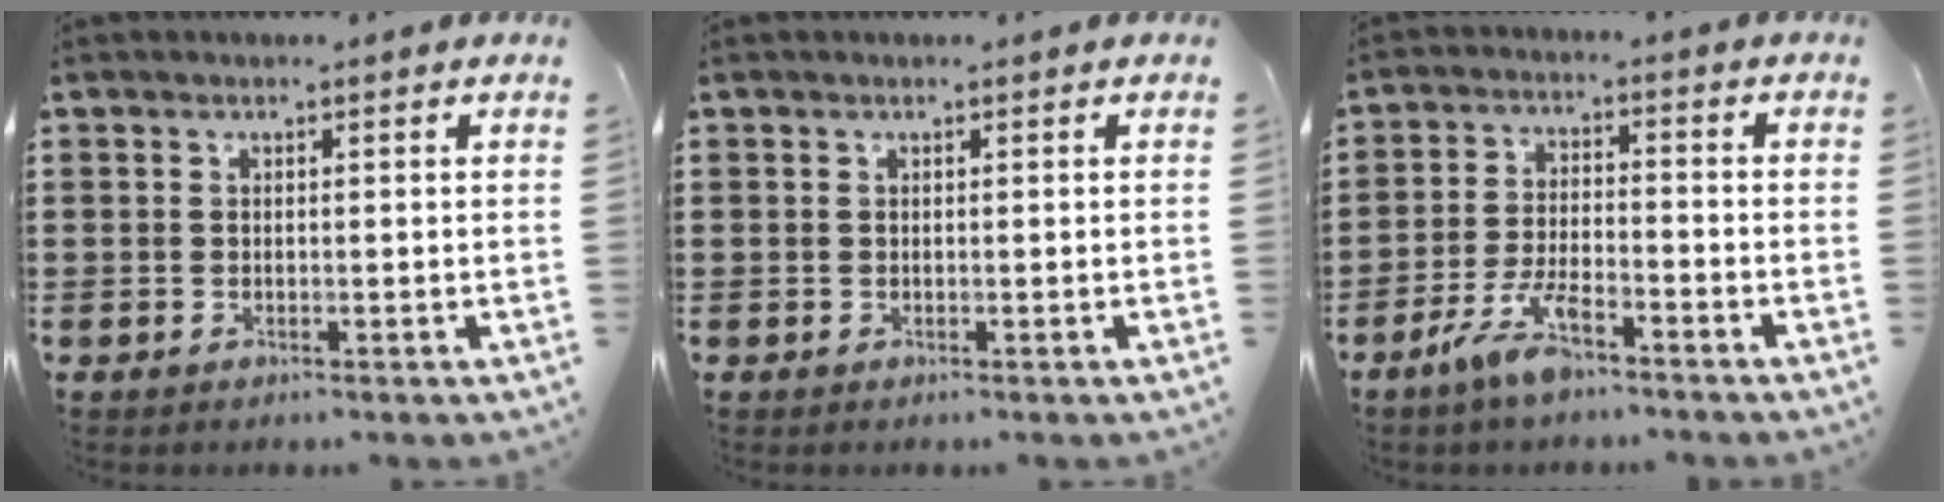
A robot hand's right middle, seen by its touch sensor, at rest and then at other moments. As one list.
[{"total": 0.0}, {"total": 6.5, "force": [-4.5, 1.8, 4.3], "torque": [-0.097, 0.000, -0.087]}]